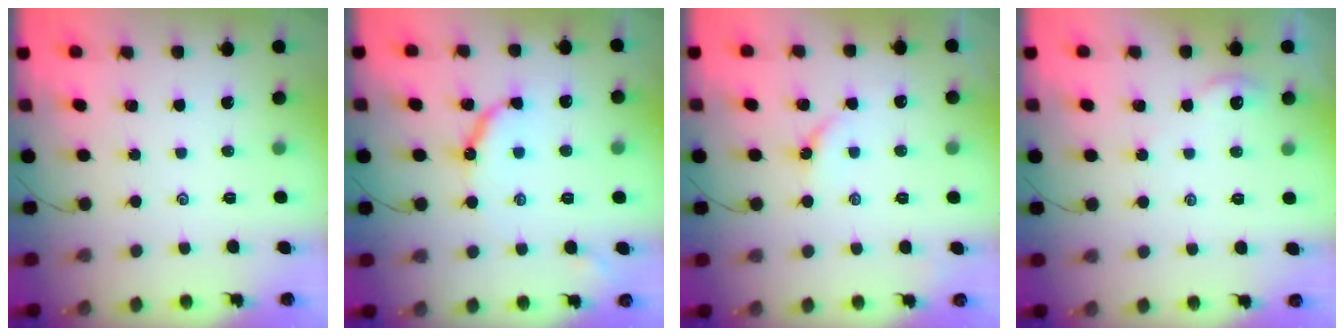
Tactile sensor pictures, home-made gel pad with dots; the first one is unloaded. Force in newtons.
{"total": 8.6, "press": 8.6, "slide": 0.7}
{"total": 3.9, "press": 3.9, "slide": 0.6}
{"total": 2.2, "press": 2.2, "slide": 0.4}